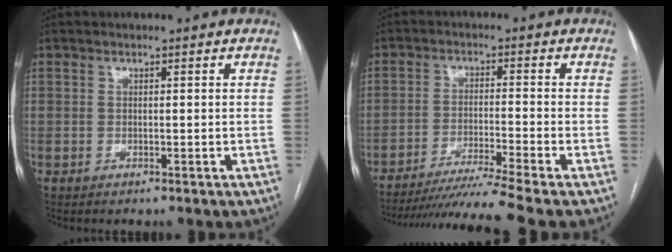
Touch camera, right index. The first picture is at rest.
{"total": 11.6, "force": [-9.9, -3.4, 5.1], "torque": [-0.072, -0.028, -0.162]}